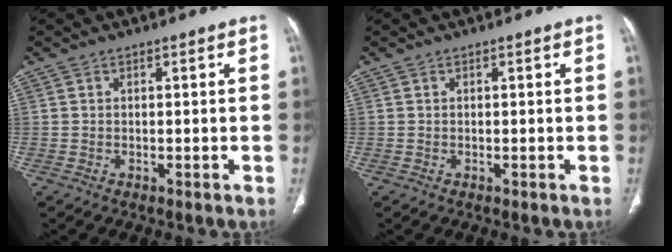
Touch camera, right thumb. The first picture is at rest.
{"total": 0.0}